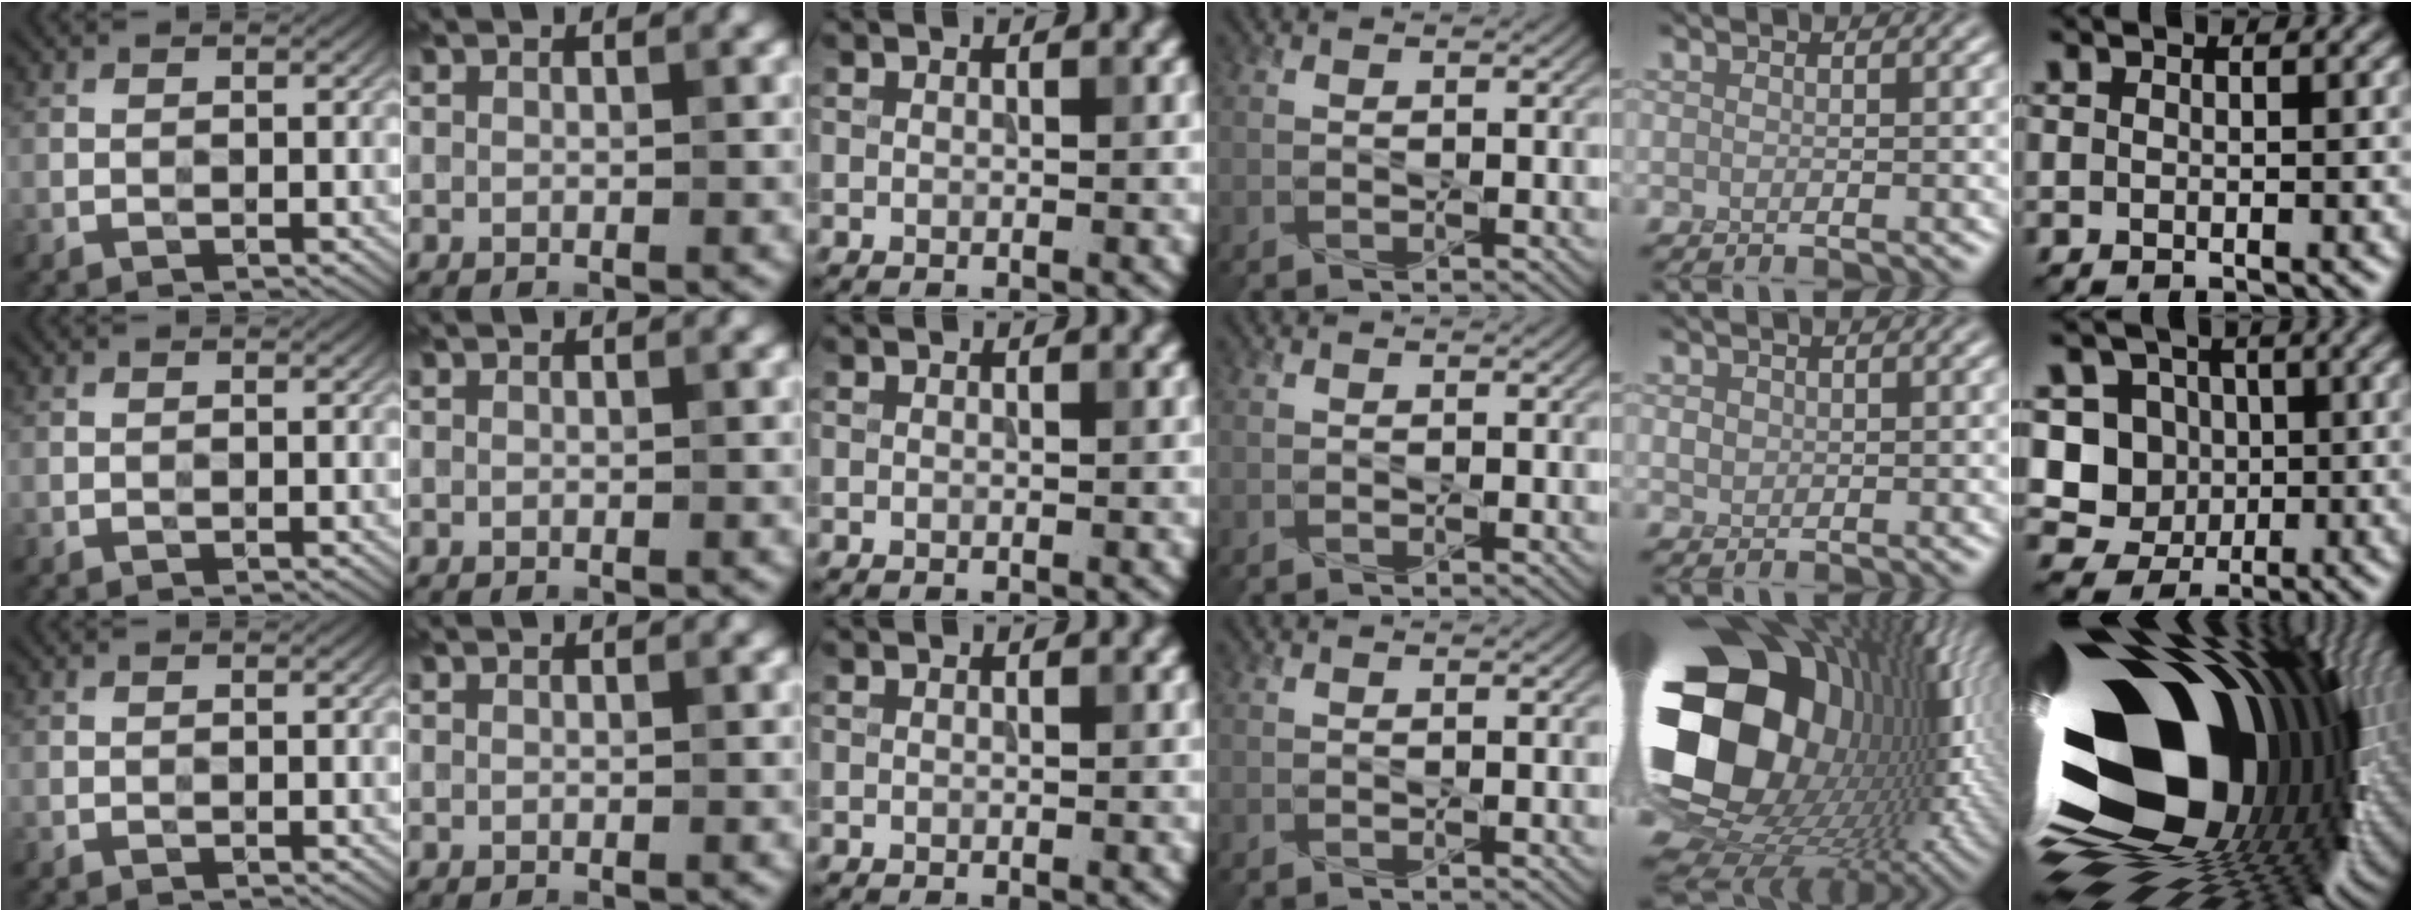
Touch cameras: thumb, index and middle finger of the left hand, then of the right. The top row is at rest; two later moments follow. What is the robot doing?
{"motion": "press", "object": "stapler"}